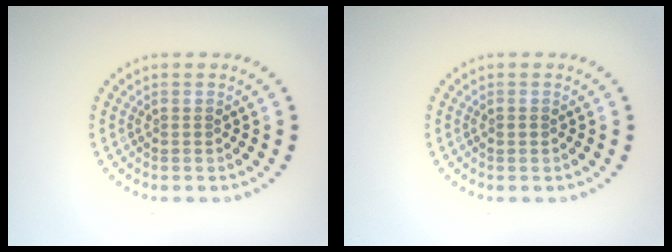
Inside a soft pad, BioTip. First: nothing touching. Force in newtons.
{"total": 0.7, "press": 0.7, "slide": 0.1}